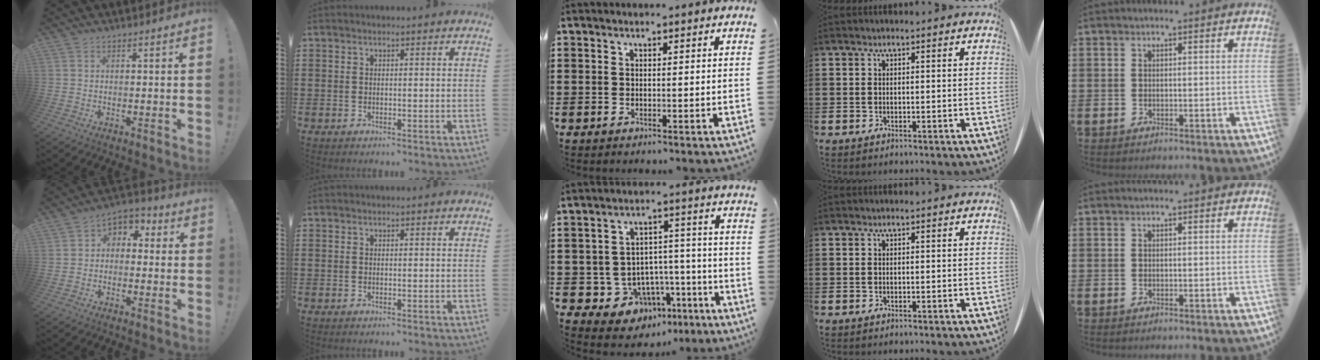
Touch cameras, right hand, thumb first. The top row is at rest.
{"thumb": {"total": 4.7, "force": [-1.4, 3.8, 2.3], "torque": [-0.035, 0.018, -0.022]}, "middle": {"total": 6.9, "force": [-4.0, 5.4, 1.3], "torque": [-0.041, 0.024, -0.069]}}